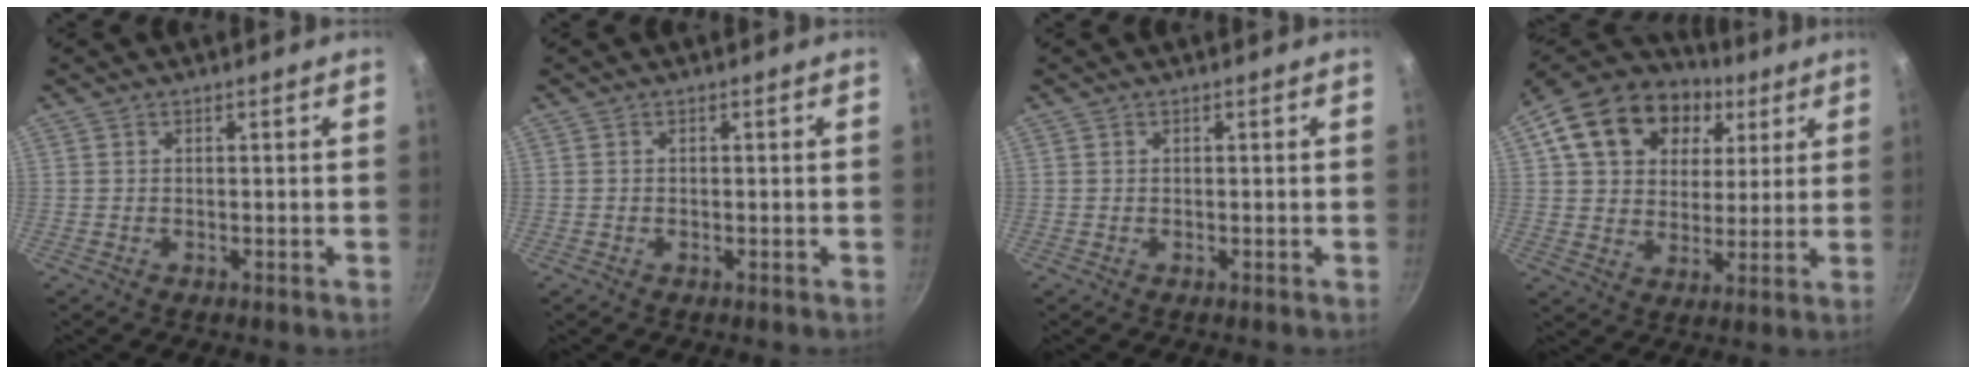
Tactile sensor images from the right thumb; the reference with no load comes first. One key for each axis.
{"total": 0.0}
{"total": 0.0}
{"total": 20.6, "fx": 7.8, "fy": 15.3, "fz": 11.3, "tx": -0.188, "ty": 0.009, "tz": 0.125}